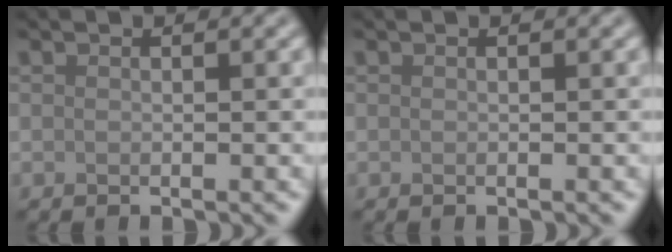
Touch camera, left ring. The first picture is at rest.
{"total": 0.0}